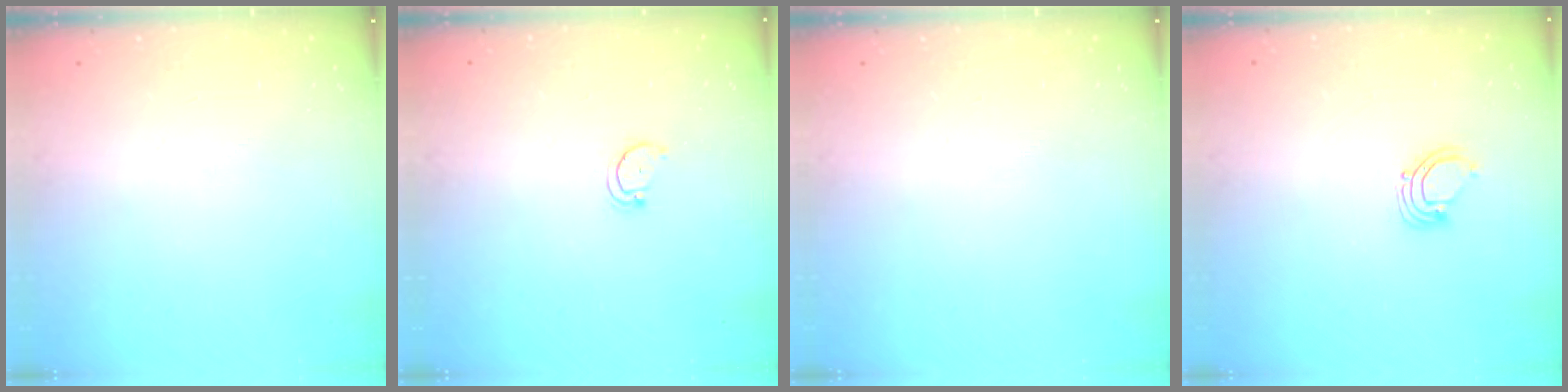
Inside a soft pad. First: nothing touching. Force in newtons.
{"total": 2.3, "press": 2.3, "slide": 0.2}
{"total": 0.0}
{"total": 2.9, "press": 2.9, "slide": 0.3}